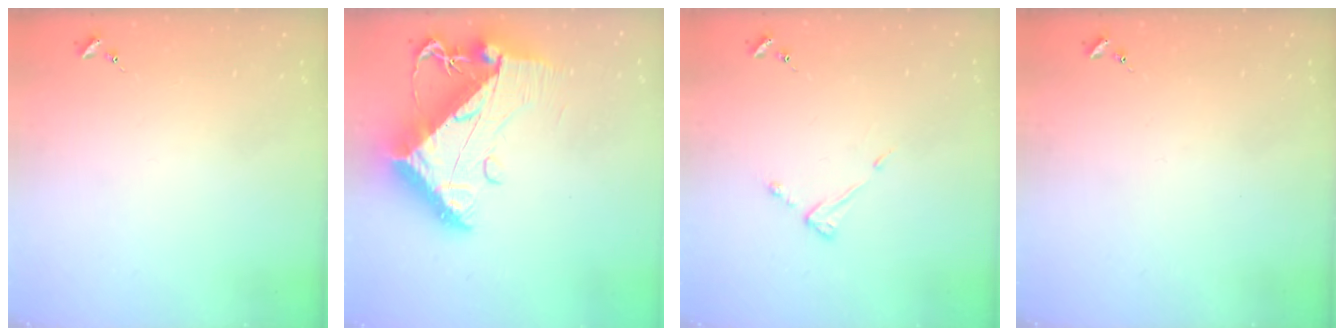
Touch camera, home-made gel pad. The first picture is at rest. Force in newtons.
{"total": 16.5, "press": 16.4, "slide": 1.8}
{"total": 4.4, "press": 4.4, "slide": 0.4}
{"total": 0.0}